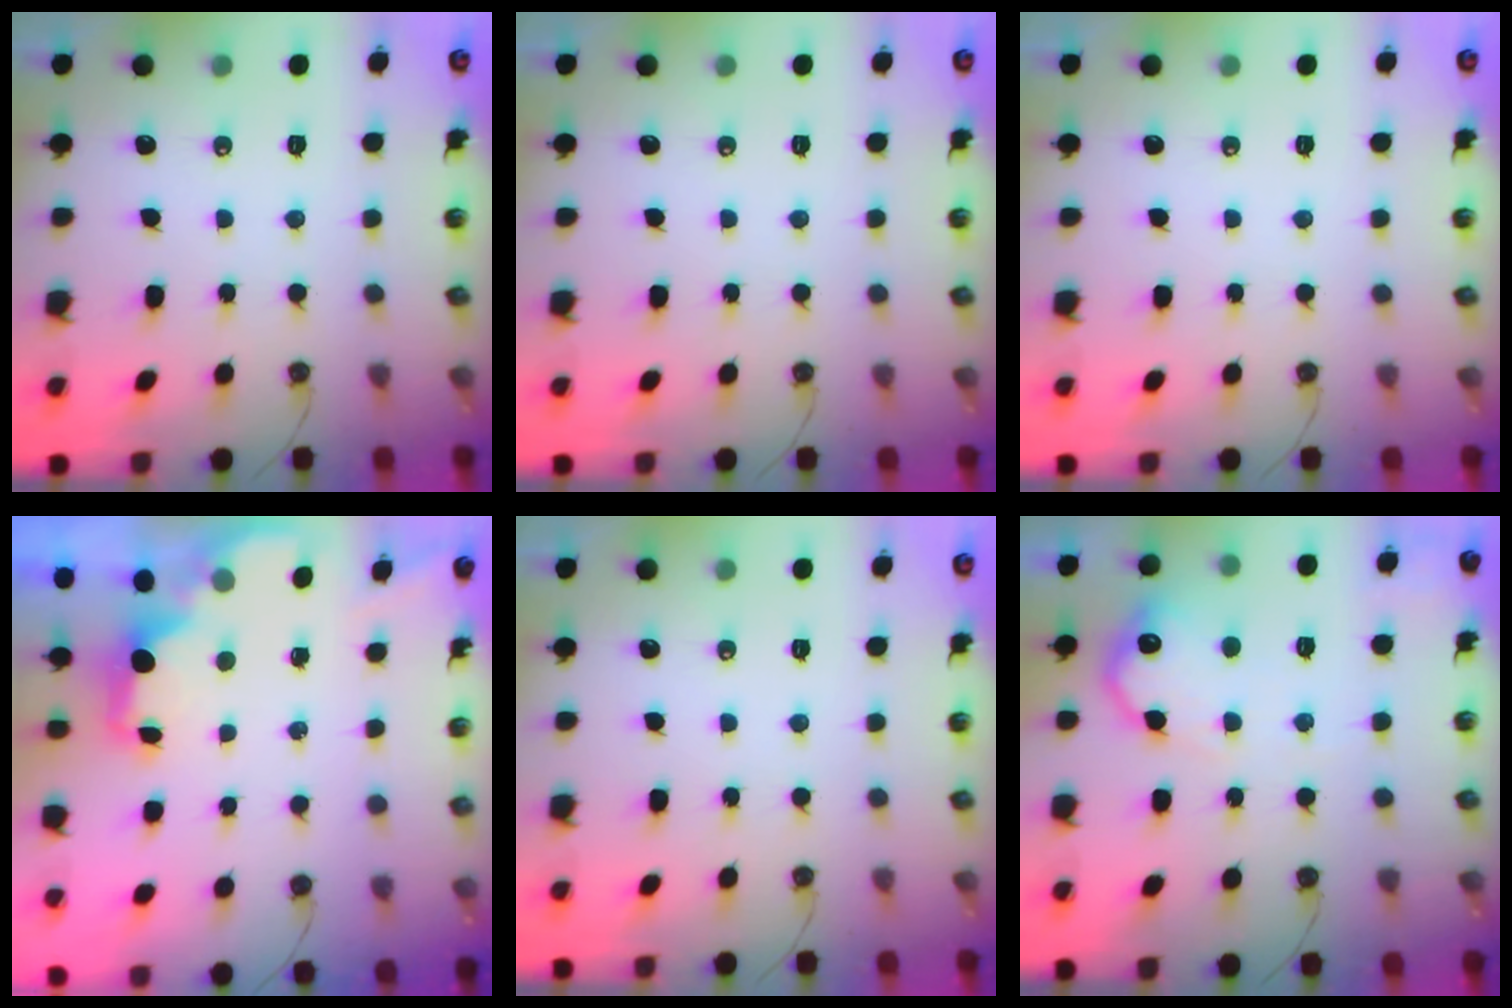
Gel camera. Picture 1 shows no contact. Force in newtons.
{"total": 0.0}
{"total": 0.0}
{"total": 1.7, "press": 1.6, "slide": 0.6}
{"total": 0.0}
{"total": 13.5, "press": 13.5, "slide": 0.6}